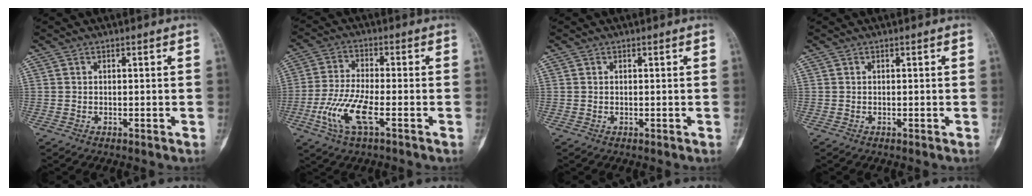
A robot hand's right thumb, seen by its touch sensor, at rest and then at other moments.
{"total": 9.7, "force": [-3.6, 3.0, 8.5], "torque": [-0.197, 0.008, -0.071]}
{"total": 0.0}
{"total": 0.0}